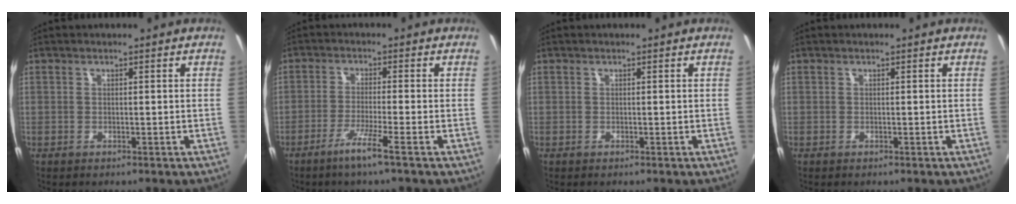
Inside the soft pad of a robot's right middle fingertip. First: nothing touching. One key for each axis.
{"total": 4.7, "fx": -3.0, "fy": -1.0, "fz": 3.5, "tx": -0.081, "ty": -0.009, "tz": -0.059}
{"total": 0.0}
{"total": 0.0}